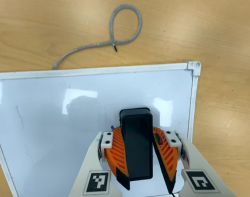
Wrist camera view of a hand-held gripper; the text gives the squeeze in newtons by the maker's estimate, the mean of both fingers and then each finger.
{"total": 14.9, "left": 16.7, "right": 13.0}